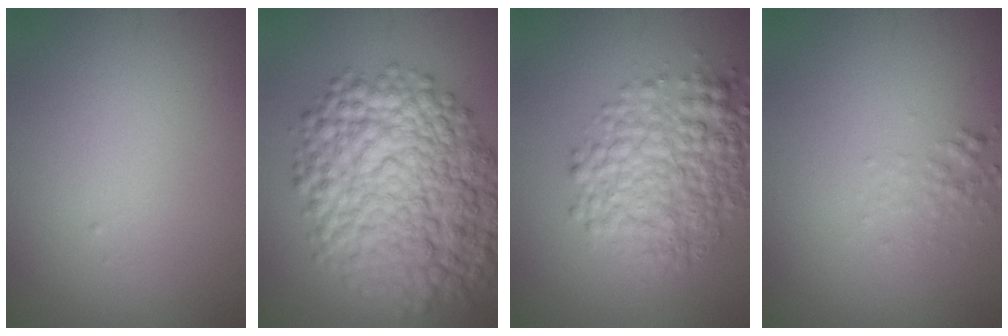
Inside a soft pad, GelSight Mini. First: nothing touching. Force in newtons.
{"total": 12.9, "press": 12.9, "slide": 0.3}
{"total": 7.3, "press": 7.3, "slide": 0.1}
{"total": 1.3, "press": 1.3, "slide": 0.0}